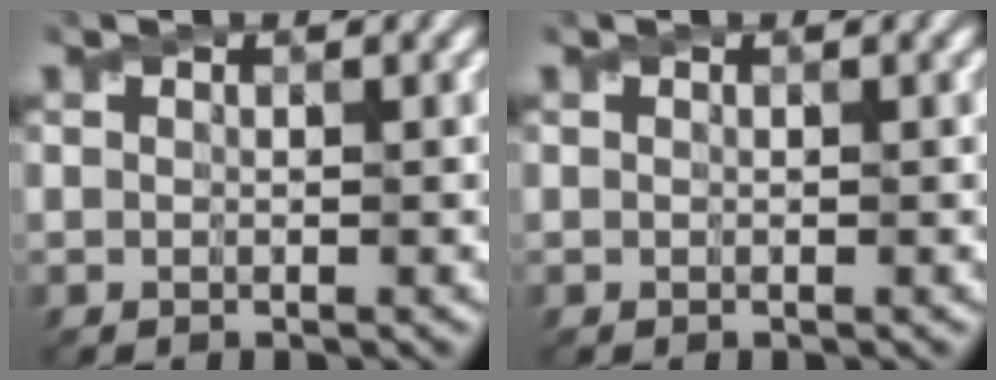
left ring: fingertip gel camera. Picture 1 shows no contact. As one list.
[{"total": 0.0}]